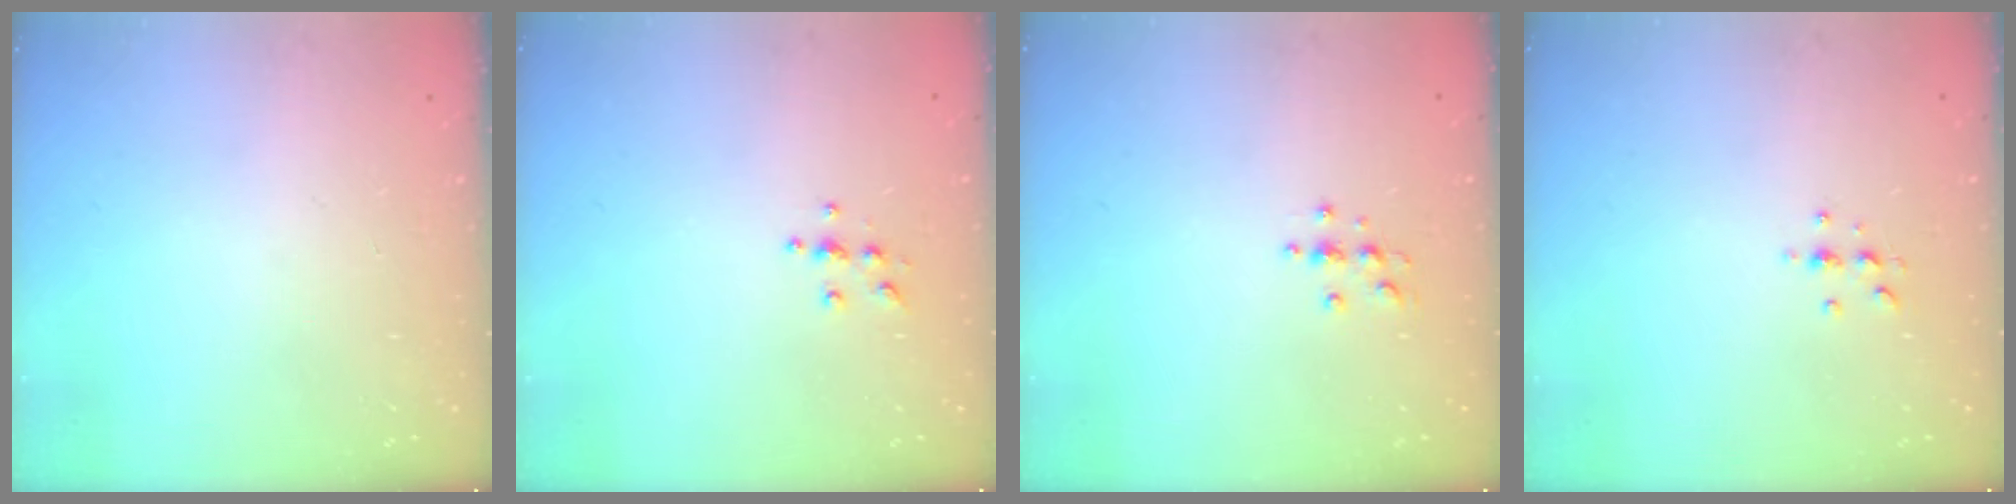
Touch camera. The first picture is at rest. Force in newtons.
{"total": 4.6, "press": 4.6, "slide": 0.5}
{"total": 3.3, "press": 3.3, "slide": 0.5}
{"total": 3.8, "press": 3.7, "slide": 0.4}